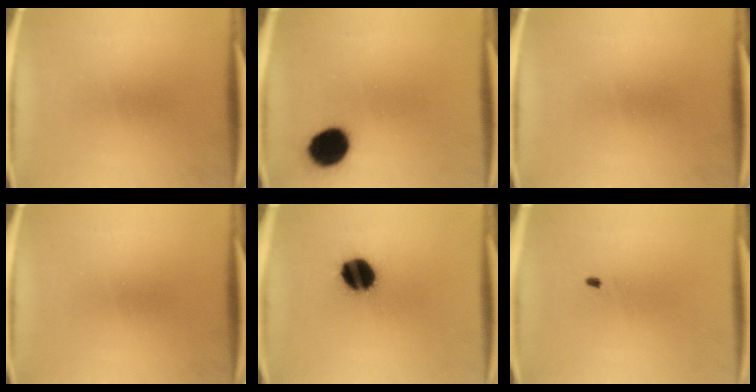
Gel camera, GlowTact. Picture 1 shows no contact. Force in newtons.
{"total": 10.3}
{"total": 0.0}
{"total": 0.0}
{"total": 12.1}
{"total": 0.5}